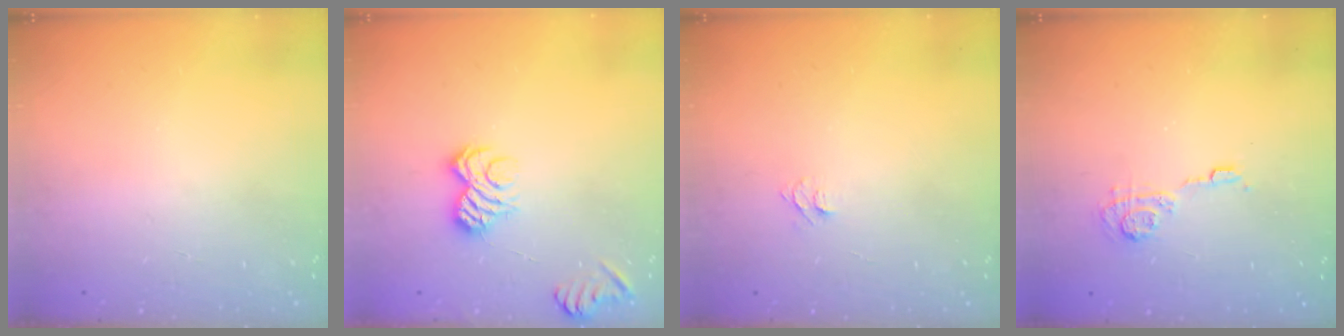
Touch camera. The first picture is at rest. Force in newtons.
{"total": 9.5, "press": 9.4, "slide": 1.4}
{"total": 4.2, "press": 4.2, "slide": 0.5}
{"total": 5.7, "press": 5.7, "slide": 0.8}